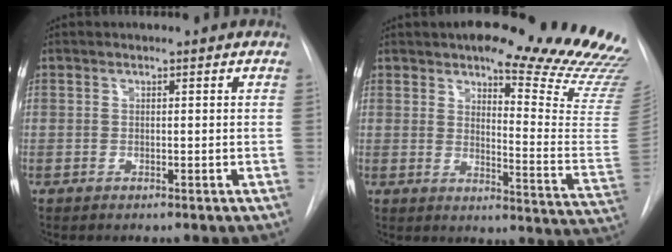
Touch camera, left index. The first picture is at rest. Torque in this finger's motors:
{"motor_torque": [0.61, -0.81, 0.12, 0.04]}